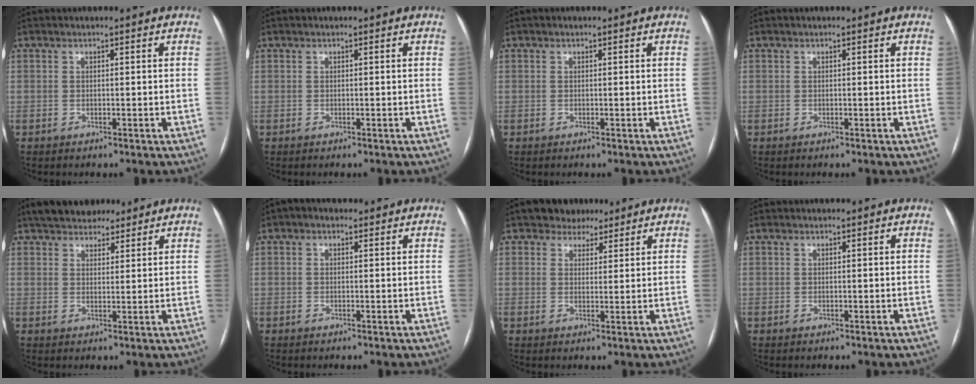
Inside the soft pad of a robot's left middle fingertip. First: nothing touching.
{"total": 0.0}
{"total": 0.0}
{"total": 0.0}
{"total": 8.8, "force": [7.3, 3.6, 3.1], "torque": [-0.036, 0.021, 0.112]}
{"total": 1.7, "force": [0.9, 1.2, 0.8], "torque": [-0.020, 0.019, 0.011]}
{"total": 4.5, "force": [3.4, 2.9, 0.6], "torque": [-0.005, 0.011, 0.052]}
{"total": 0.0}